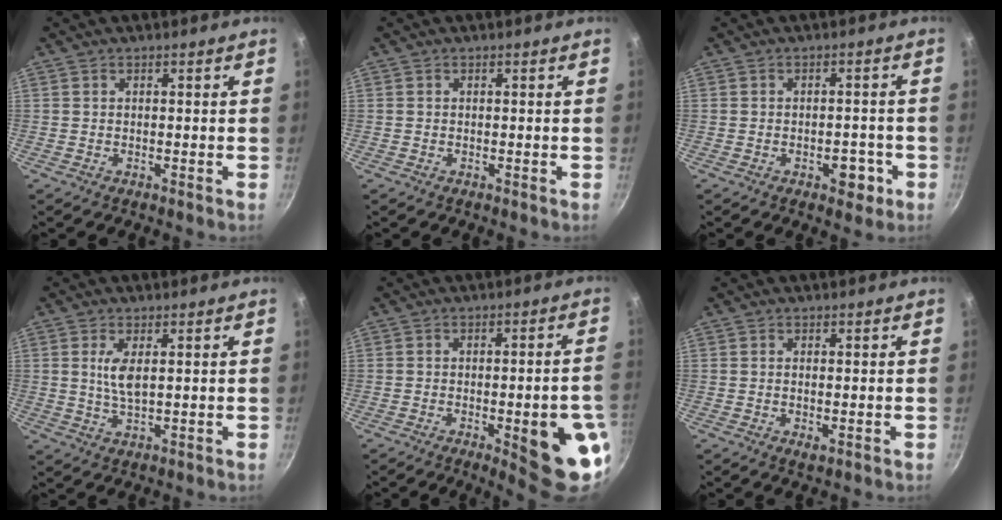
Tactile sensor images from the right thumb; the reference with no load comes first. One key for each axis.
{"total": 0.0}
{"total": 4.7, "fx": -1.9, "fy": 2.8, "fz": 3.3, "tx": -0.021, "ty": 0.016, "tz": -0.020}
{"total": 4.6, "fx": 1.2, "fy": 1.8, "fz": 4.1, "tx": -0.078, "ty": -0.009, "tz": 0.025}
{"total": 14.3, "fx": -4.2, "fy": 3.9, "fz": 13.1, "tx": -0.133, "ty": 0.018, "tz": -0.047}
{"total": 1.8, "fx": -0.3, "fy": 0.7, "fz": 1.7, "tx": -0.031, "ty": -0.005, "tz": -0.005}